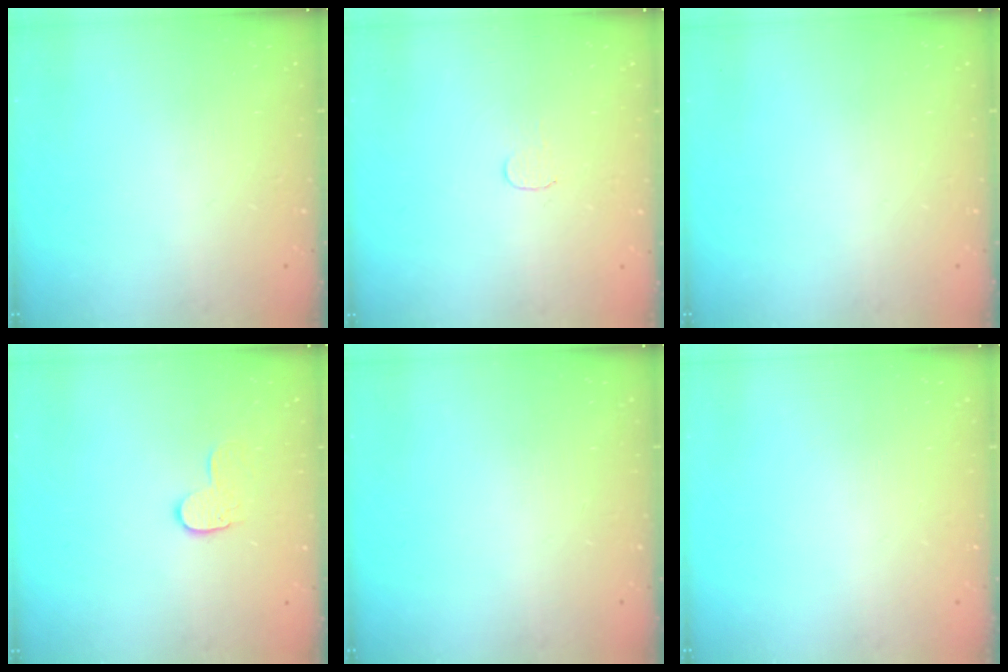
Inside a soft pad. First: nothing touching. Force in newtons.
{"total": 3.7, "press": 3.7, "slide": 0.3}
{"total": 0.0}
{"total": 7.3, "press": 7.3, "slide": 0.2}
{"total": 0.0}
{"total": 0.0}